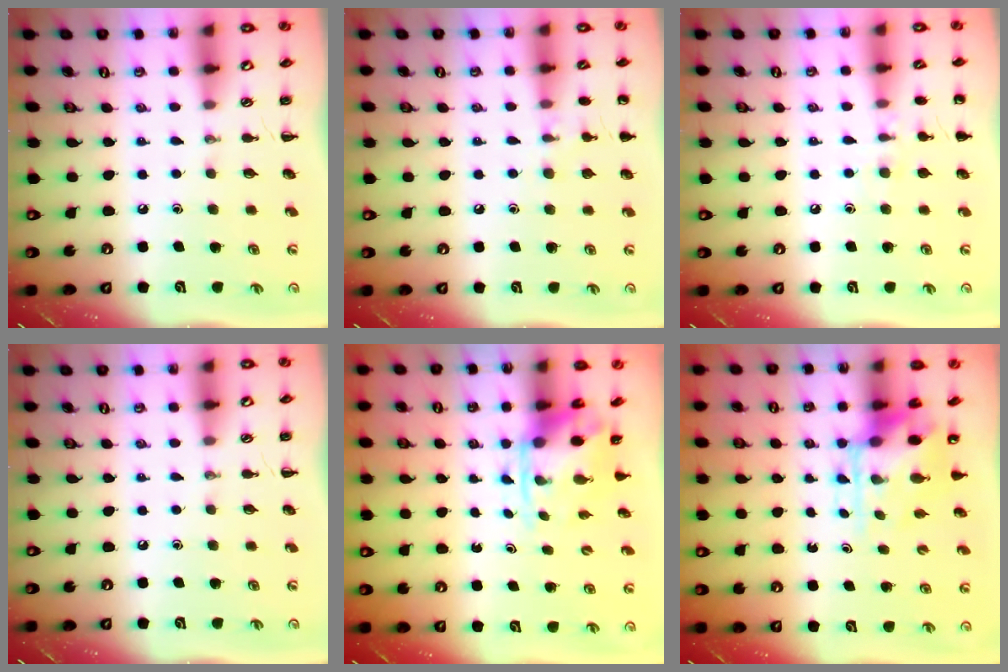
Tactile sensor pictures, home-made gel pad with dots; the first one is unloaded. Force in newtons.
{"total": 6.6, "press": 6.3, "slide": 1.9}
{"total": 7.3, "press": 7.0, "slide": 2.0}
{"total": 0.0}
{"total": 4.0, "press": 3.8, "slide": 1.2}
{"total": 6.2, "press": 6.1, "slide": 1.4}